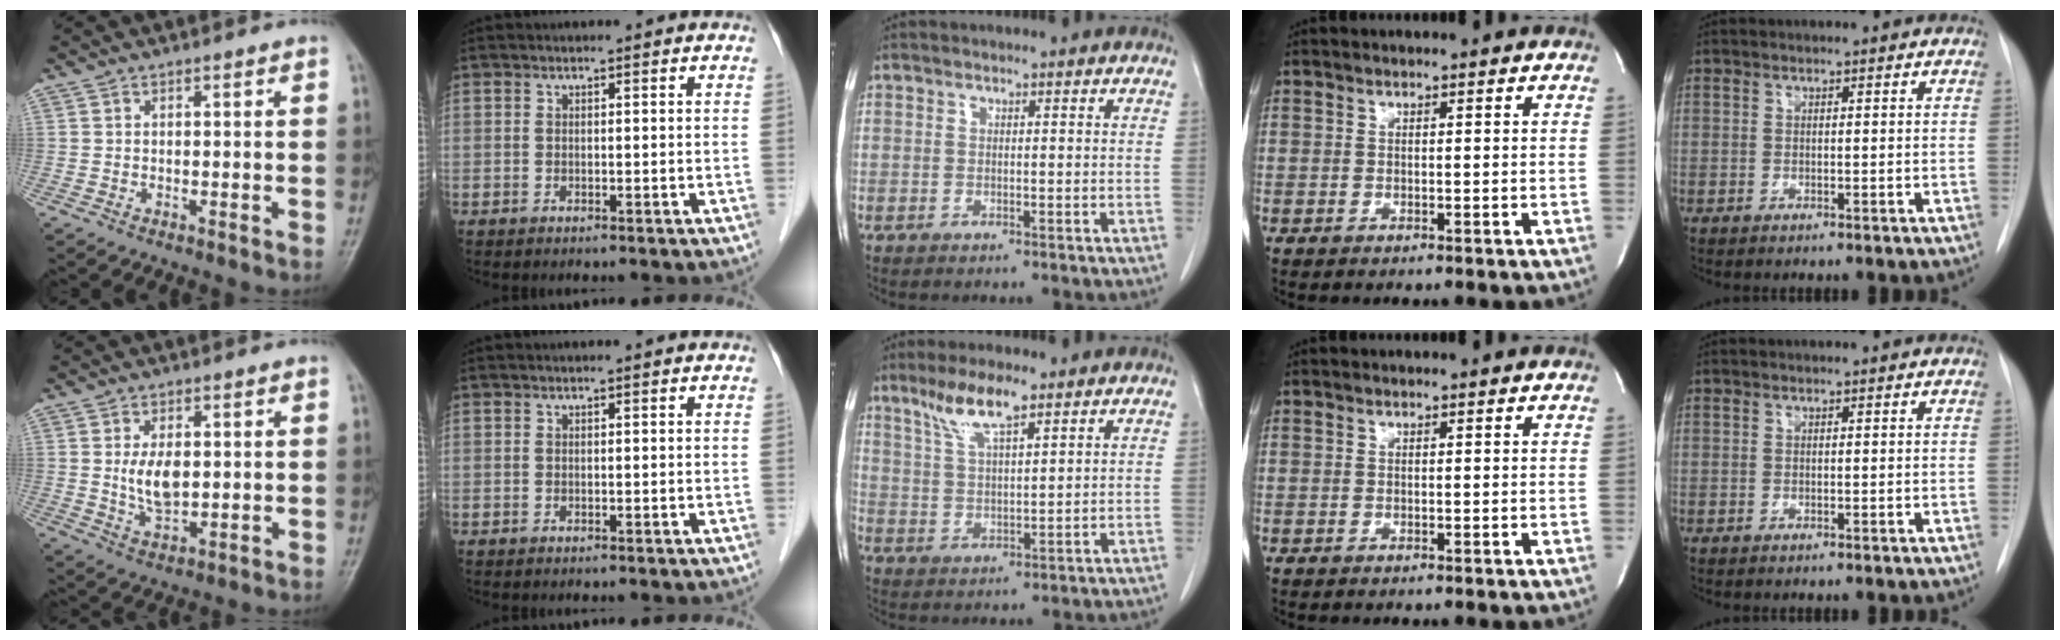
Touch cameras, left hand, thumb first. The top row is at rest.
{"thumb": {"total": 6.4, "force": [0.7, 3.5, 5.3], "torque": [-0.089, -0.011, 0.019]}, "middle": {"total": 7.1, "force": [4.9, 1.2, 5.0], "torque": [-0.106, 0.005, 0.097]}}